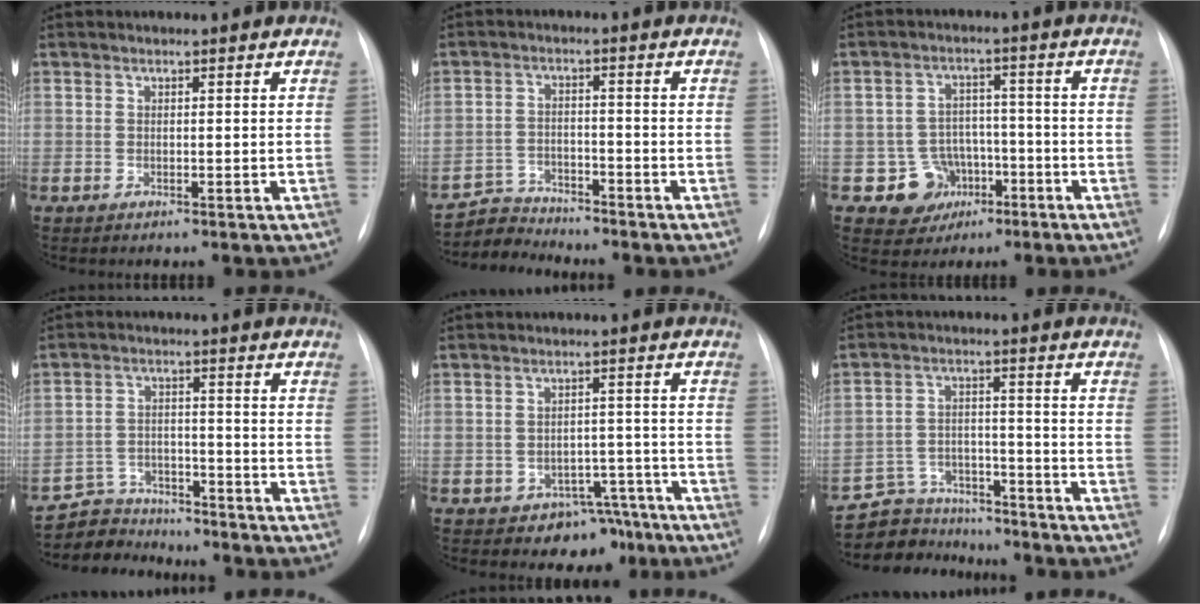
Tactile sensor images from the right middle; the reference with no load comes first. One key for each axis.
{"total": 4.5, "fx": -4.3, "fy": -0.1, "fz": -1.6, "tx": 0.027, "ty": -0.006, "tz": -0.079}
{"total": 6.6, "fx": -2.8, "fy": 5.9, "fz": 0.6, "tx": 0.002, "ty": 0.014, "tz": -0.036}
{"total": 6.9, "fx": -6.5, "fy": 2.0, "fz": -0.6, "tx": 0.008, "ty": 0.012, "tz": -0.115}
{"total": 6.2, "fx": -4.3, "fy": 4.3, "fz": 1.0, "tx": 0.010, "ty": 0.025, "tz": -0.052}
{"total": 9.9, "fx": -9.2, "fy": 3.8, "fz": 0.2, "tx": -0.002, "ty": 0.033, "tz": -0.150}